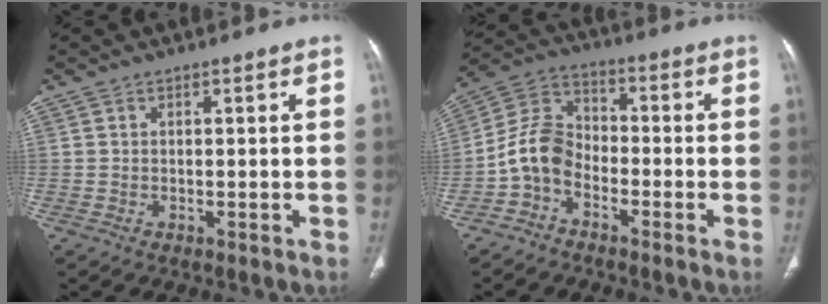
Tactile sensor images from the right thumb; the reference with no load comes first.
{"total": 8.1, "force": [-3.5, 5.5, 4.8], "torque": [-0.089, 0.046, -0.085]}